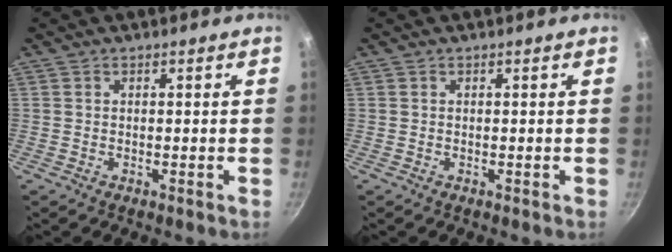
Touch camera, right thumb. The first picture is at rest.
{"total": 0.0}